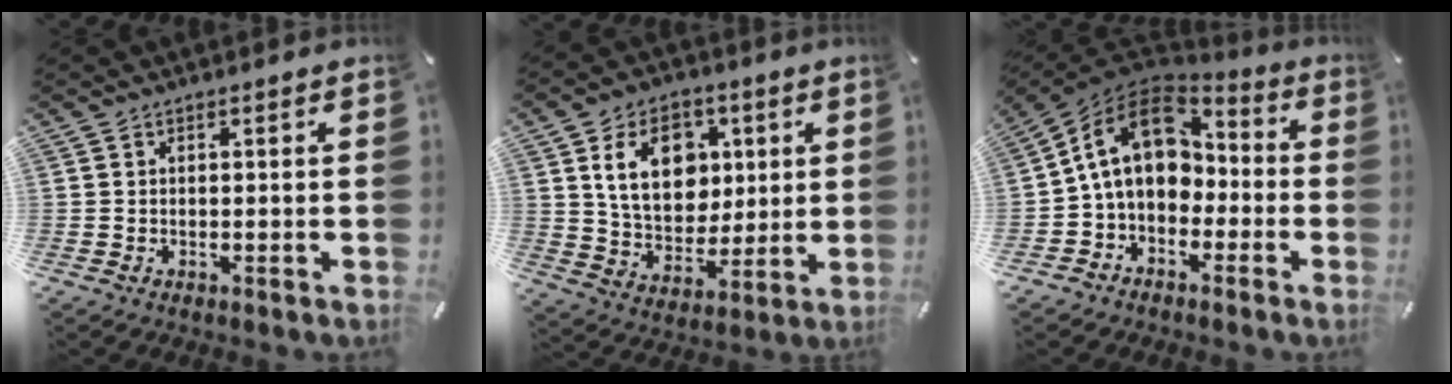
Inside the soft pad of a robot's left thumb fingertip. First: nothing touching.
{"total": 14.9, "force": [4.3, 11.7, 8.2], "torque": [-0.137, 0.005, 0.083]}
{"total": 13.6, "force": [1.3, 10.4, 8.6], "torque": [-0.162, 0.005, 0.023]}